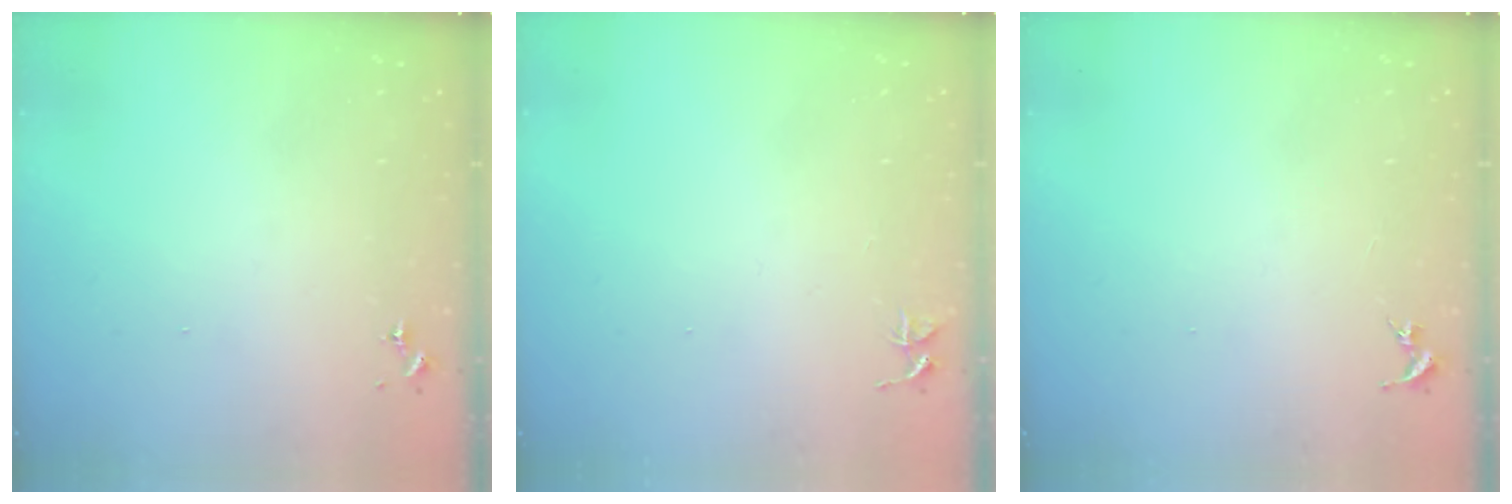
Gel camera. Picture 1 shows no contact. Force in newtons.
{"total": 3.7, "press": 3.7, "slide": 0.3}
{"total": 0.0}